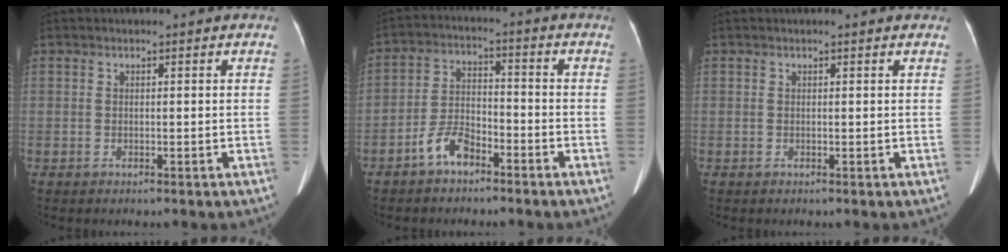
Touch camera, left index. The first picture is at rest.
{"total": 5.9, "force": [-4.1, 2.5, 3.5], "torque": [-0.080, 0.011, -0.077]}
{"total": 1.2, "force": [1.1, 0.2, 0.4], "torque": [-0.012, 0.009, 0.006]}